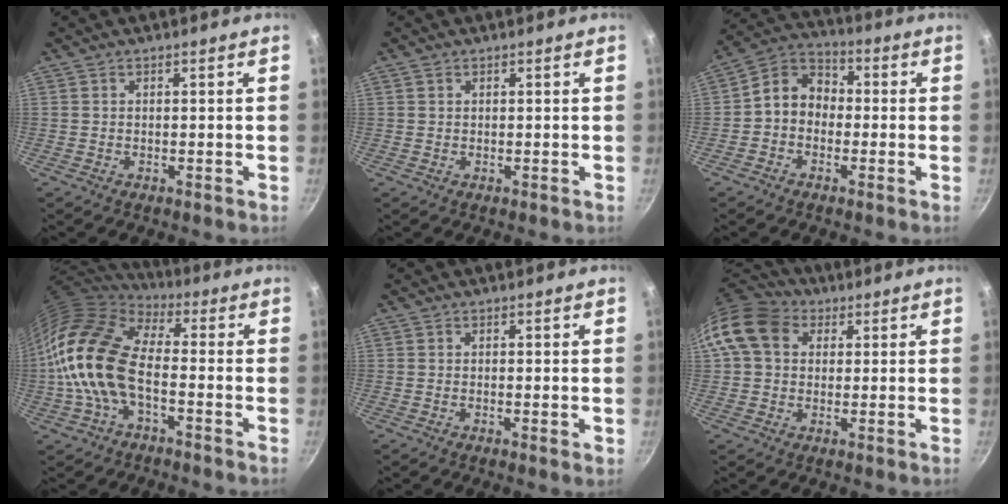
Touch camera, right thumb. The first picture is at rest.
{"total": 0.6, "force": [0.4, 0.5, 0.0], "torque": [0.001, 0.001, 0.004]}
{"total": 8.2, "force": [-1.0, 6.8, 4.6], "torque": [-0.048, 0.033, -0.043]}
{"total": 15.9, "force": [-2.7, 8.7, 13.1], "torque": [-0.227, 0.026, -0.067]}
{"total": 0.8, "force": [0.0, 0.0, 0.8], "torque": [-0.013, -0.004, -0.004]}
{"total": 11.6, "force": [3.4, 9.2, 6.1], "torque": [-0.094, 0.016, 0.045]}